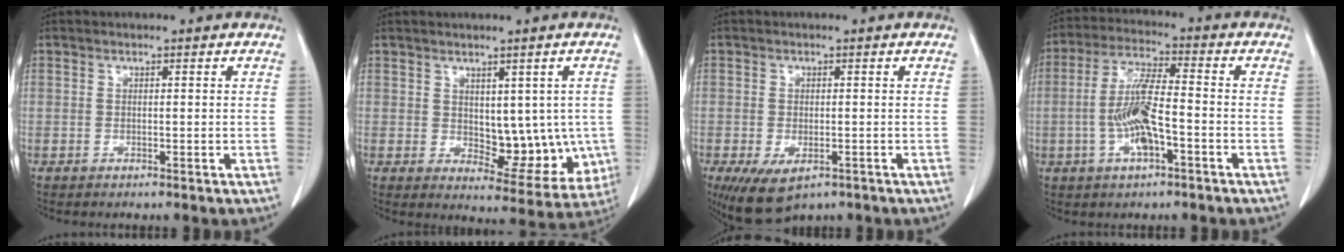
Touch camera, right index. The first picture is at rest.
{"total": 9.1, "force": [-0.2, 5.2, 7.5], "torque": [-0.076, -0.001, 0.014]}
{"total": 6.7, "force": [-3.8, 3.4, 4.4], "torque": [-0.076, -0.012, -0.054]}
{"total": 9.1, "force": [-2.4, 2.0, 8.6], "torque": [-0.177, 0.006, -0.048]}